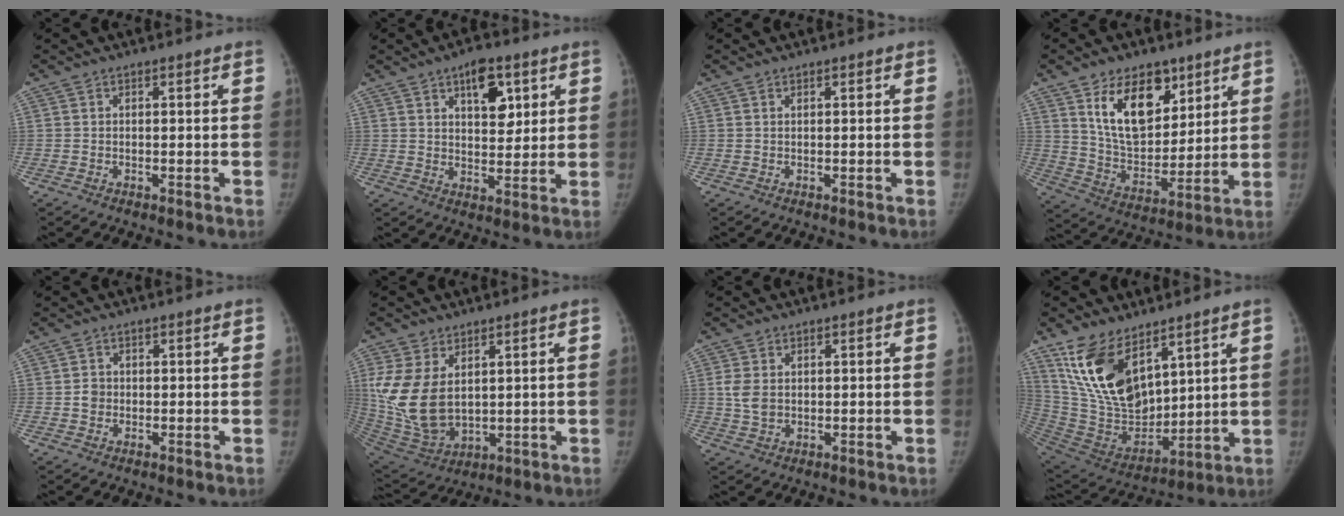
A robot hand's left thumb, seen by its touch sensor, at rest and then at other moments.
{"total": 8.5, "force": [4.0, 4.4, 6.0], "torque": [-0.058, -0.019, 0.059]}
{"total": 0.0}
{"total": 15.7, "force": [8.3, 9.3, 9.6], "torque": [-0.115, -0.053, 0.161]}
{"total": 2.0, "force": [-0.1, 1.8, 0.7], "torque": [-0.001, 0.005, -0.003]}
{"total": 14.8, "force": [3.3, 9.5, 10.9], "torque": [-0.212, -0.020, 0.088]}
{"total": 4.2, "force": [0.6, 3.1, 2.8], "torque": [-0.052, -0.002, 0.017]}
{"total": 19.2, "force": [10.9, 10.1, 12.1], "torque": [-0.193, -0.061, 0.229]}